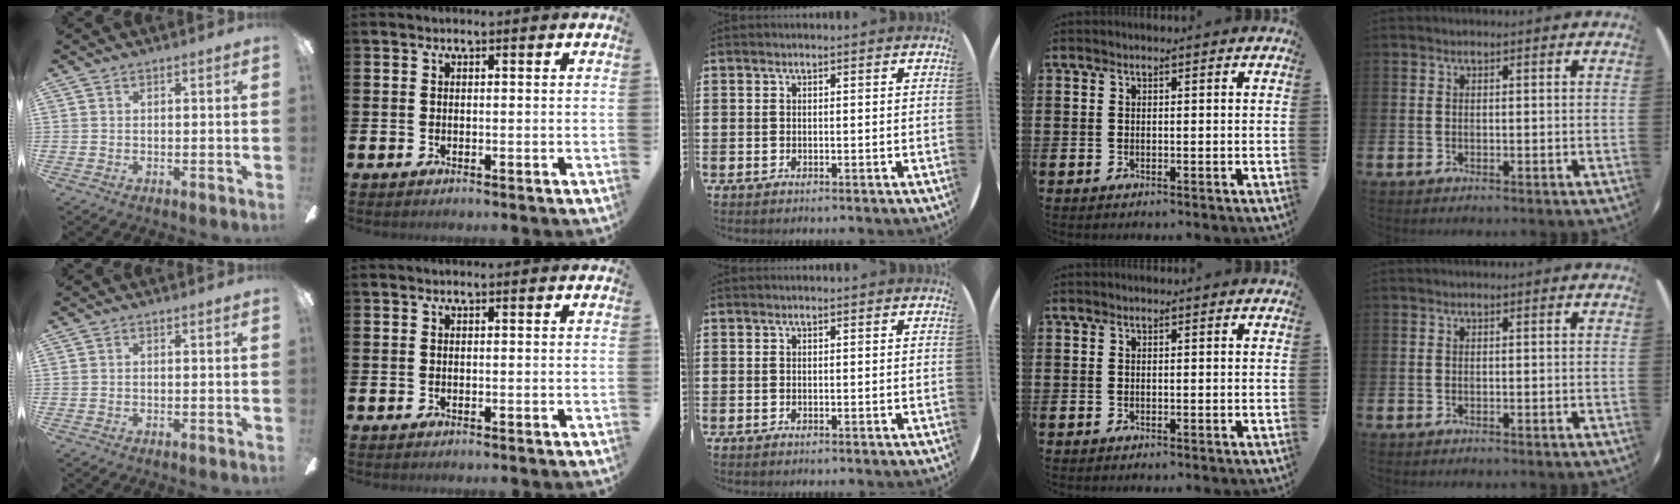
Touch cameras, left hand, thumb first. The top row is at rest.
{}